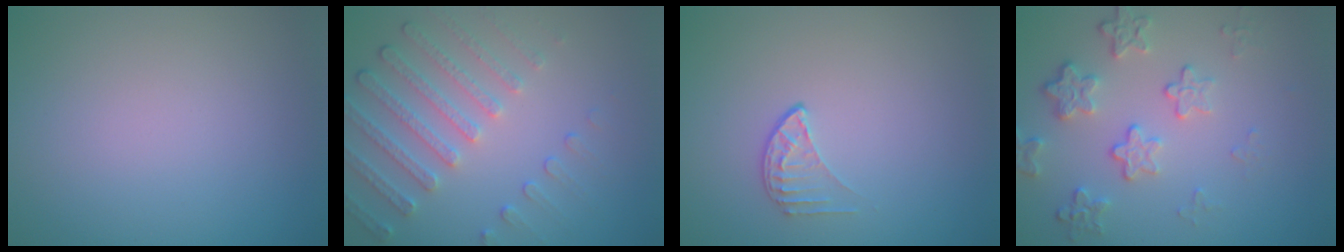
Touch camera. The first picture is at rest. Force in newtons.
{"total": 4.8, "press": 3.5, "slide": 3.2}
{"total": 1.4, "press": 0.9, "slide": 1.1}
{"total": 4.0, "press": 3.1, "slide": 2.6}